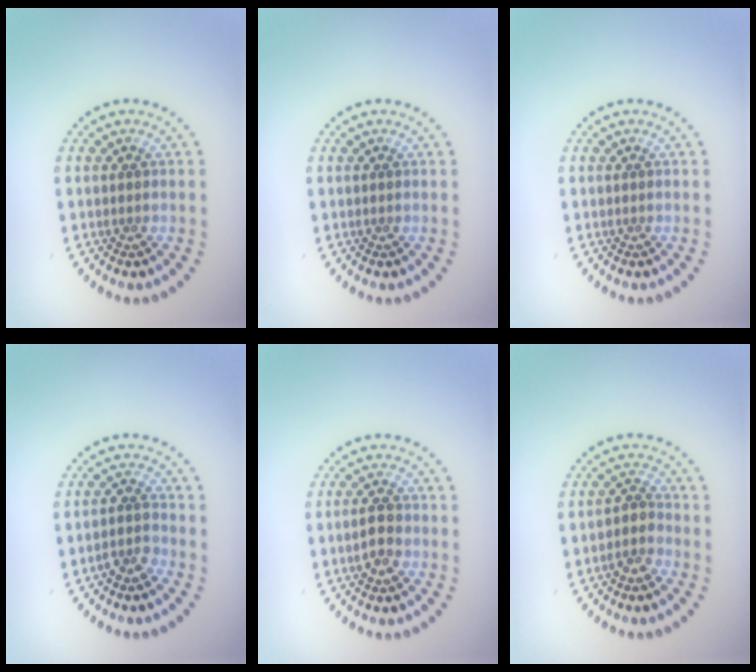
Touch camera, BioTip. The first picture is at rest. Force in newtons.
{"total": 0.0}
{"total": 0.0}
{"total": 1.8, "press": 1.4, "slide": 1.2}
{"total": 2.1, "press": 2.1, "slide": 0.3}
{"total": 1.8, "press": 1.4, "slide": 1.2}